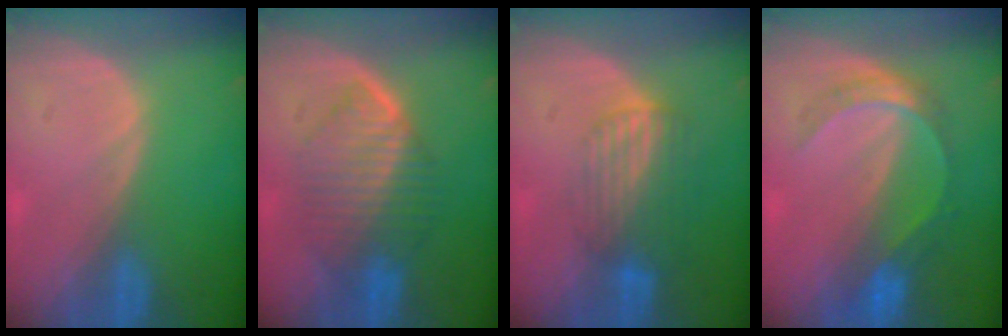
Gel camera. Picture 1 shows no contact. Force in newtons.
{"total": 7.3, "press": 7.3, "slide": 0.2}
{"total": 7.0, "press": 5.9, "slide": 3.8}
{"total": 6.3, "press": 5.4, "slide": 3.2}